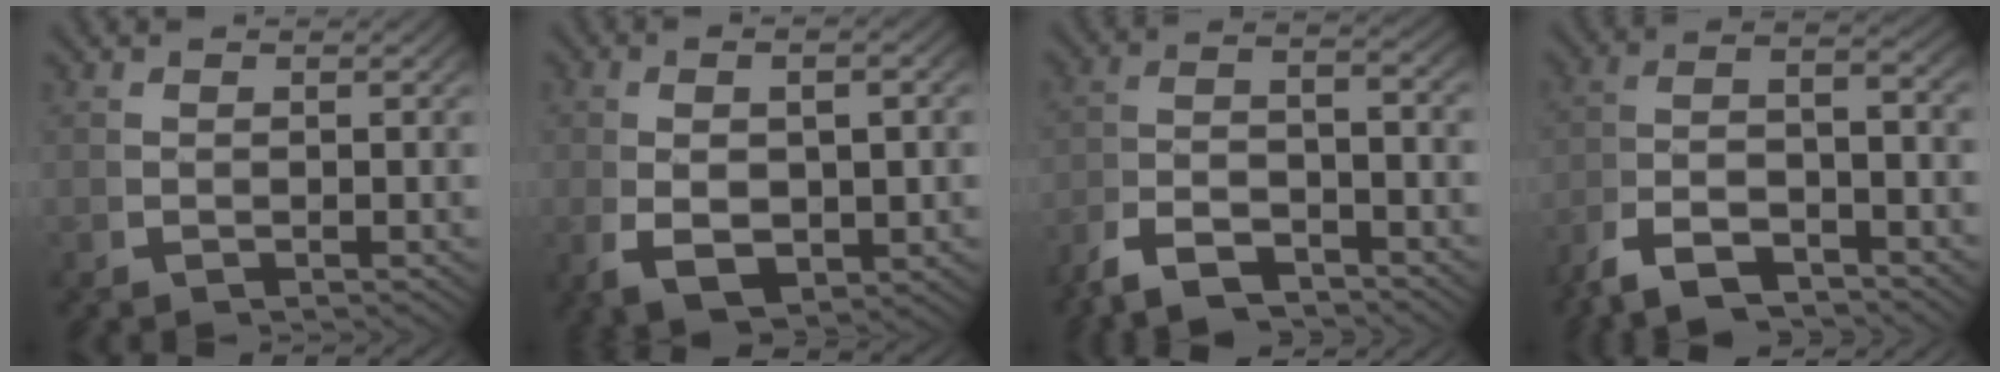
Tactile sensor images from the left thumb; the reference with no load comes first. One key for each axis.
{"total": 6.9, "fx": -1.4, "fy": 3.8, "fz": 5.7, "tx": -0.122, "ty": -0.023, "tz": 0.000}
{"total": 6.1, "fx": -3.0, "fy": 3.1, "fz": 4.4, "tx": -0.080, "ty": -0.009, "tz": -0.054}
{"total": 8.0, "fx": -2.8, "fy": 4.6, "fz": 5.9, "tx": -0.112, "ty": -0.011, "tz": -0.051}